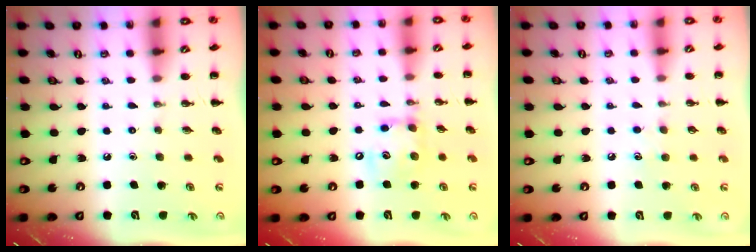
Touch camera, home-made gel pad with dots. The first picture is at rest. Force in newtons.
{"total": 11.5, "press": 11.3, "slide": 1.8}
{"total": 4.4, "press": 4.2, "slide": 1.2}